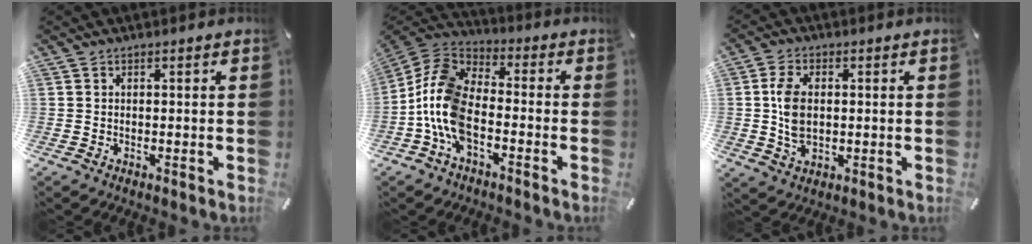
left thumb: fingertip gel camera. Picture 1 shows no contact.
{"total": 13.0, "force": [-5.1, 7.8, 9.0], "torque": [-0.208, 0.009, -0.100]}
{"total": 7.6, "force": [0.4, 4.9, 5.8], "torque": [-0.127, 0.002, 0.003]}